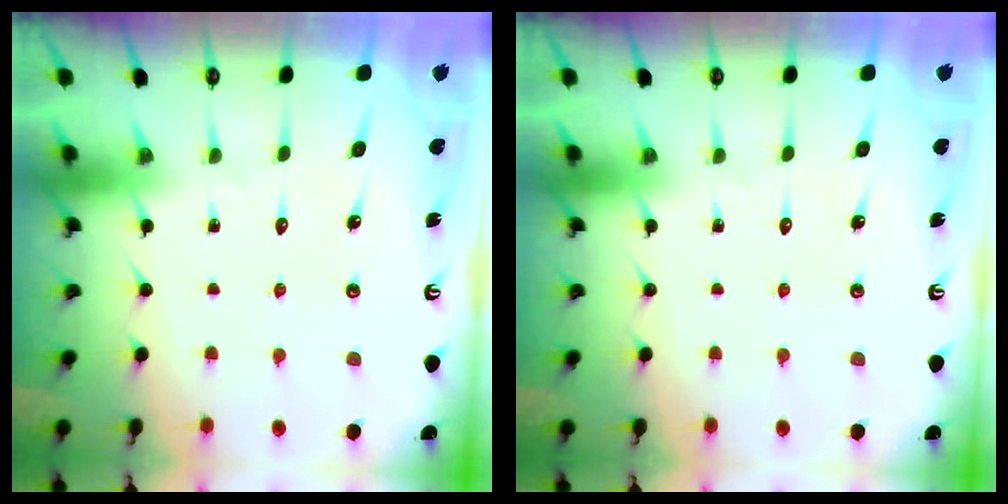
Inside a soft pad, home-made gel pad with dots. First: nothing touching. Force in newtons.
{"total": 0.0}